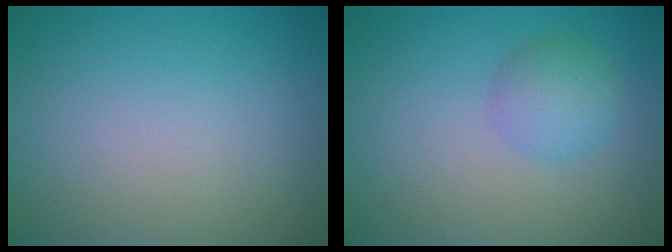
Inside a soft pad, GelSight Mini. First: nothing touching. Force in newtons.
{"total": 2.6, "press": 2.6, "slide": 0.1}